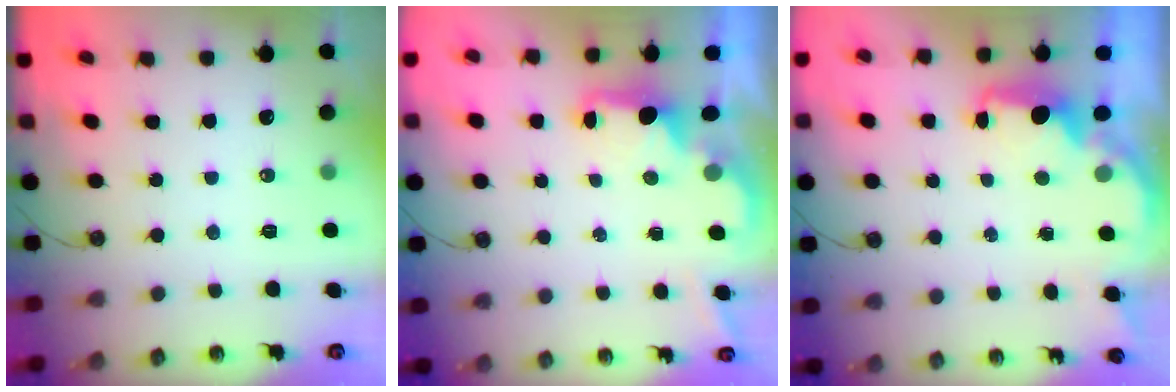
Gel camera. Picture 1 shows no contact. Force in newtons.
{"total": 1.9, "press": 1.7, "slide": 0.7}
{"total": 2.8, "press": 2.7, "slide": 0.9}